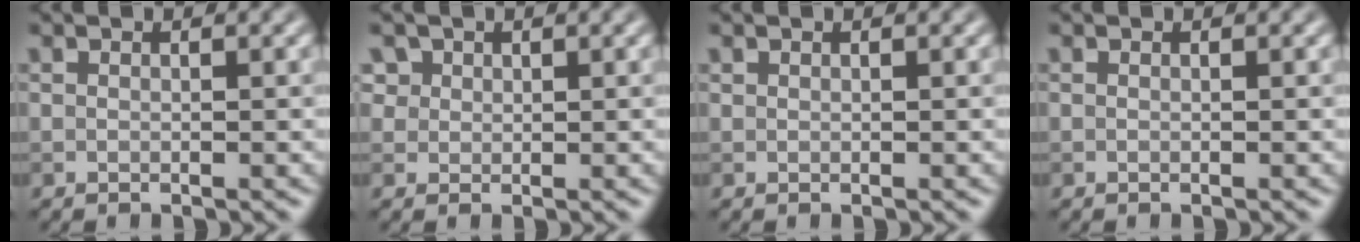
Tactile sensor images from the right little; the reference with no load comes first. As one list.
[{"total": 3.4, "force": [1.9, 2.5, 1.3], "torque": [-0.041, 0.002, 0.040]}, {"total": 0.0}, {"total": 0.0}]